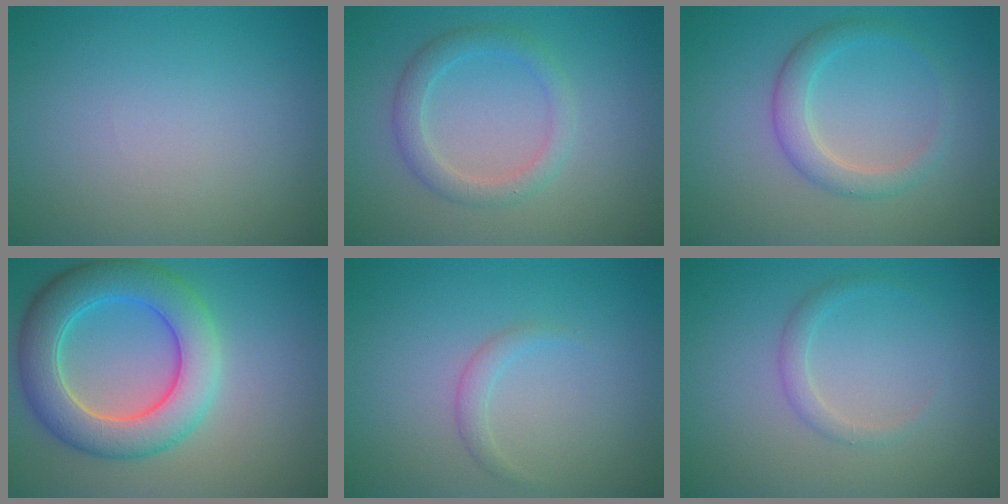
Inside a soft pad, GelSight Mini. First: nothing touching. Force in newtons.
{"total": 2.6, "press": 2.6, "slide": 0.1}
{"total": 2.6, "press": 2.6, "slide": 0.1}
{"total": 7.5, "press": 7.5, "slide": 0.2}
{"total": 1.1, "press": 1.1, "slide": 0.1}
{"total": 1.3, "press": 1.3, "slide": 0.0}